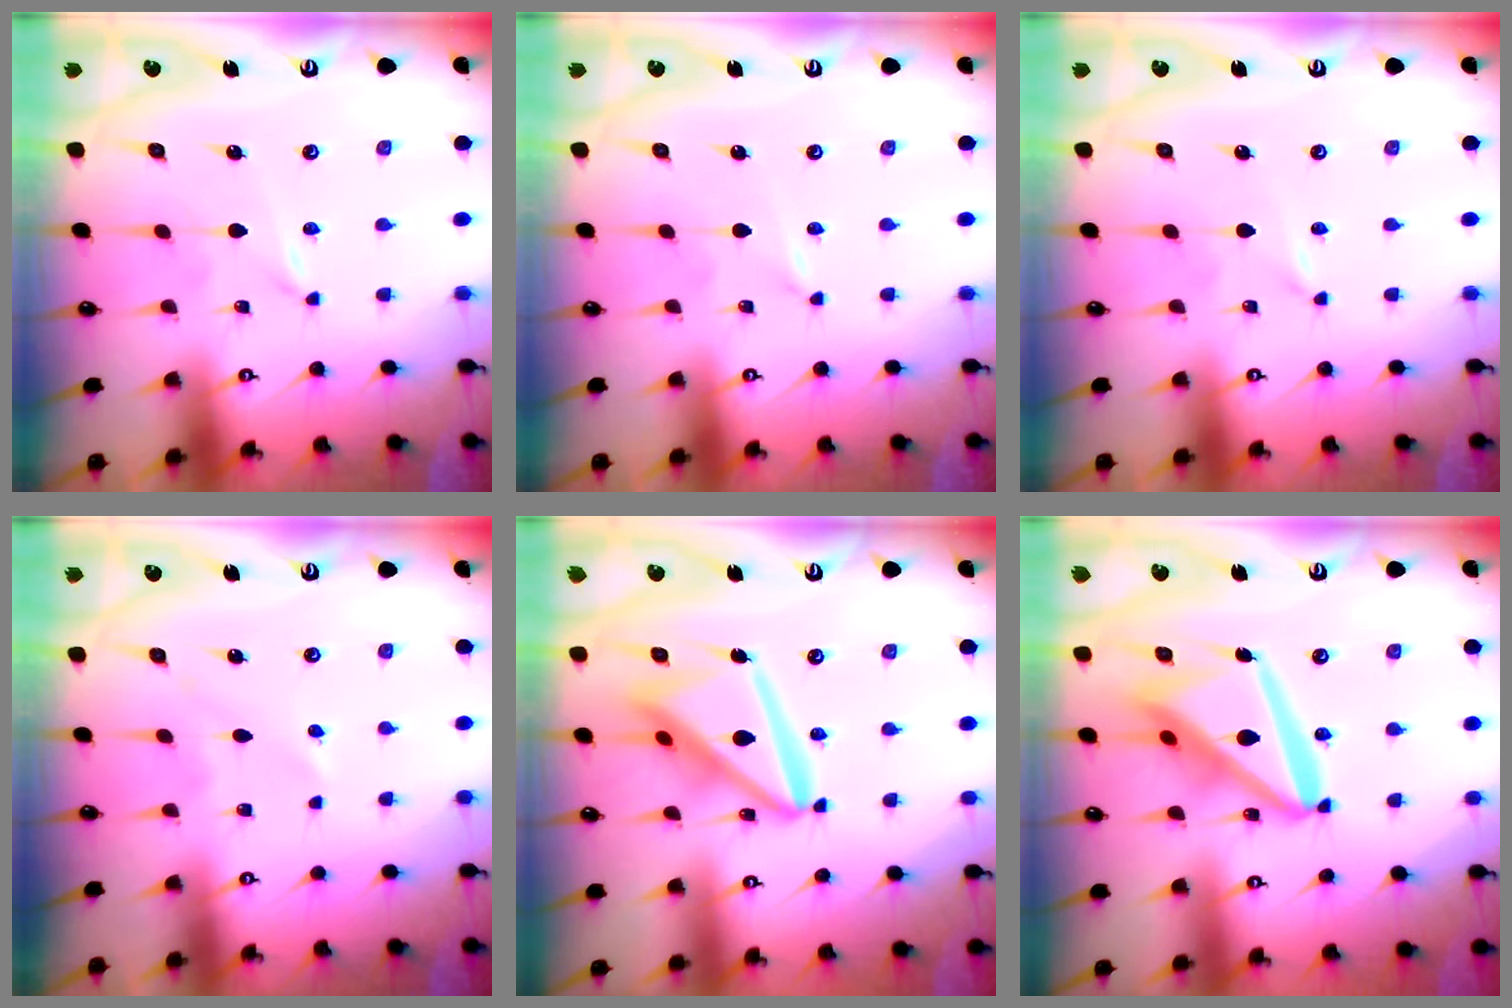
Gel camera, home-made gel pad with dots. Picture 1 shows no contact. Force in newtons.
{"total": 0.0}
{"total": 0.0}
{"total": 4.5, "press": 4.4, "slide": 0.8}
{"total": 16.6, "press": 16.5, "slide": 1.7}
{"total": 18.9, "press": 18.7, "slide": 2.2}